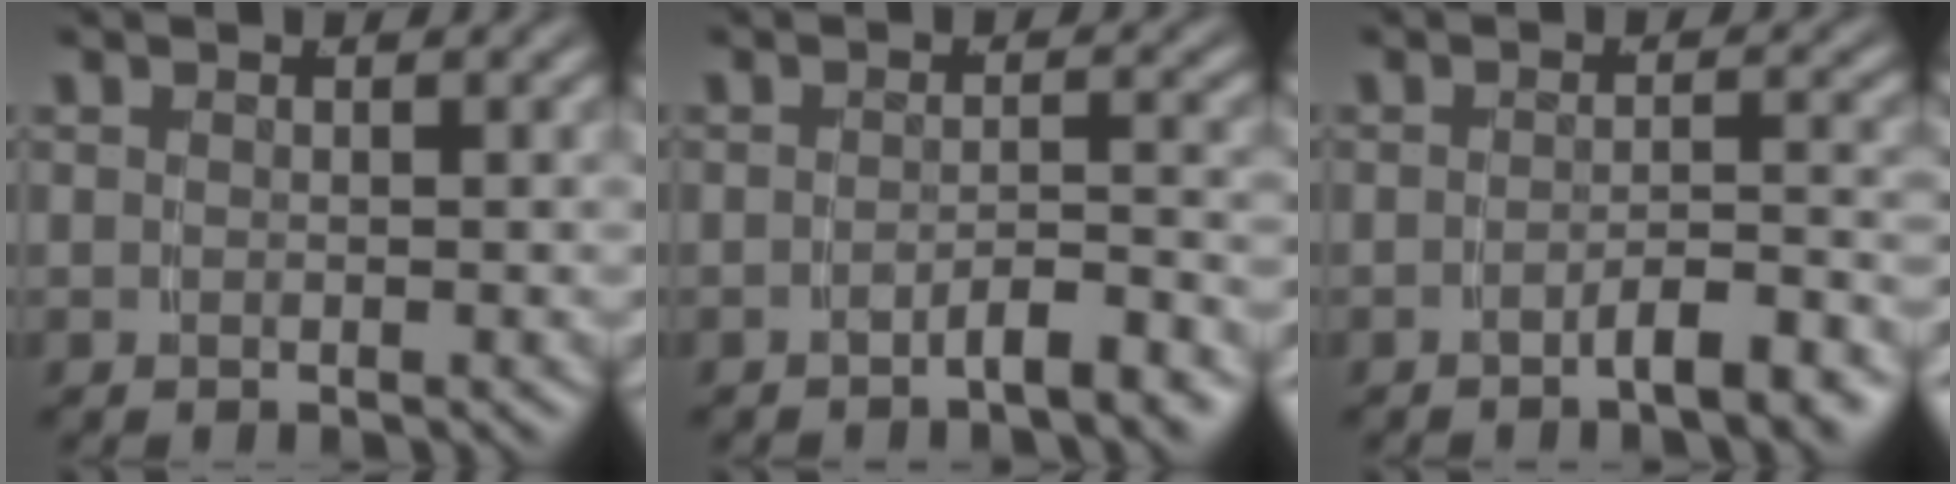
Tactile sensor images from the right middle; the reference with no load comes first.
{"total": 2.6, "force": [-2.3, -0.3, 1.2], "torque": [-0.009, 0.004, -0.042]}
{"total": 3.4, "force": [-2.8, 0.0, 1.9], "torque": [-0.020, 0.000, -0.046]}